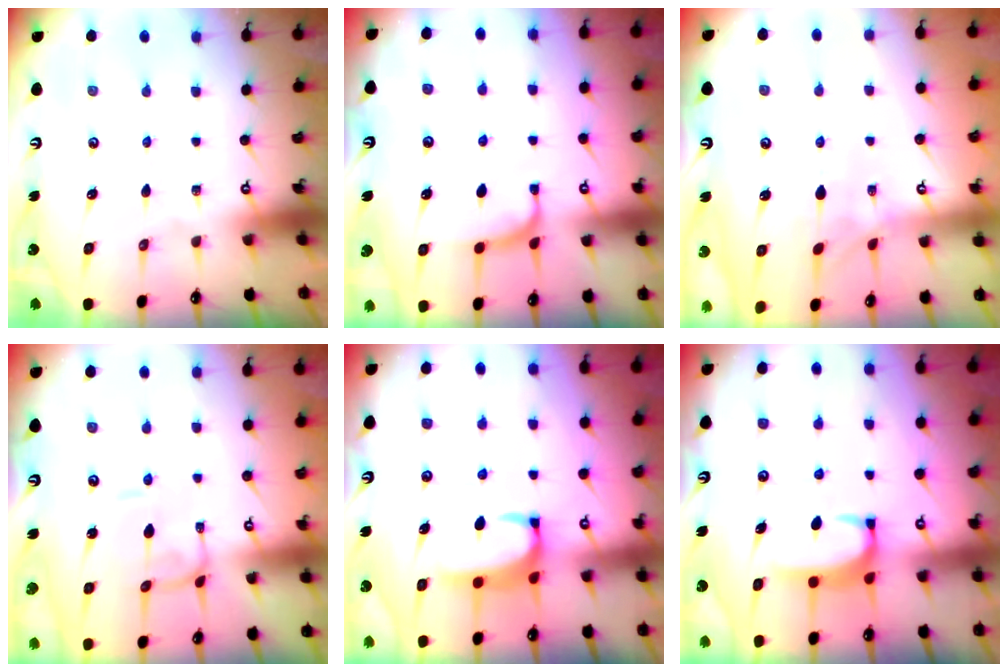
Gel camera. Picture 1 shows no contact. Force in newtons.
{"total": 0.0}
{"total": 2.0, "press": 1.8, "slide": 0.9}
{"total": 0.9, "press": 0.9, "slide": 0.4}
{"total": 2.0, "press": 1.9, "slide": 0.7}
{"total": 1.8, "press": 1.7, "slide": 0.6}